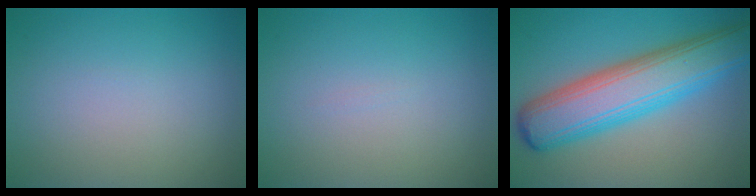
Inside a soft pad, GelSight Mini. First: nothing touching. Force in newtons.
{"total": 0.0}
{"total": 9.6, "press": 9.6, "slide": 0.3}